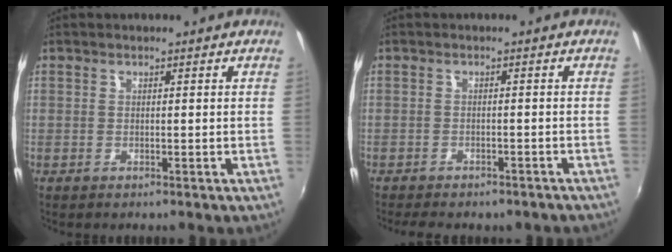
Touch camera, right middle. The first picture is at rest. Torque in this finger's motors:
{"motor_torque": [1.07, -1.07, 0.23, 0.06]}